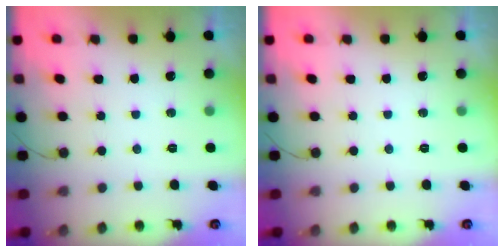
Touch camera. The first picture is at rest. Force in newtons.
{"total": 0.0}